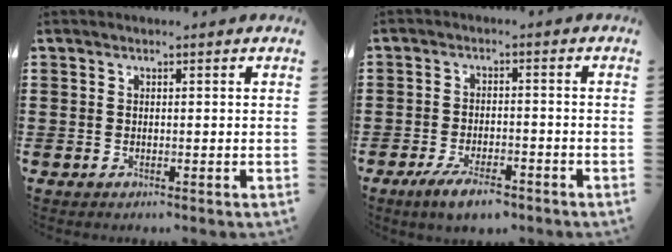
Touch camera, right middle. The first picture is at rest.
{"total": 4.6, "force": [-3.4, 1.3, 2.8], "torque": [-0.057, 0.000, -0.065]}